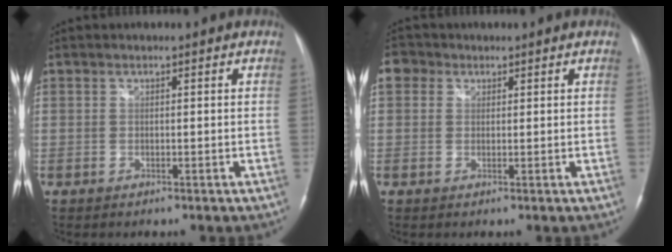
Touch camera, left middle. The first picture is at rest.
{"total": 2.8, "force": [1.2, 2.5, 0.8], "torque": [-0.015, 0.012, 0.019]}